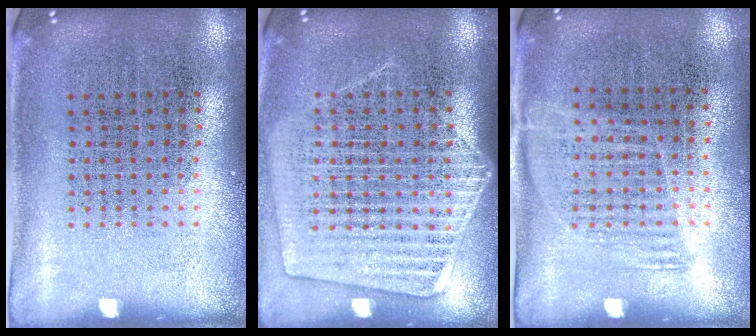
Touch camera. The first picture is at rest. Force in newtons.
{"total": 1.6, "press": 1.5, "slide": 0.5}
{"total": 1.1, "press": 0.9, "slide": 0.6}